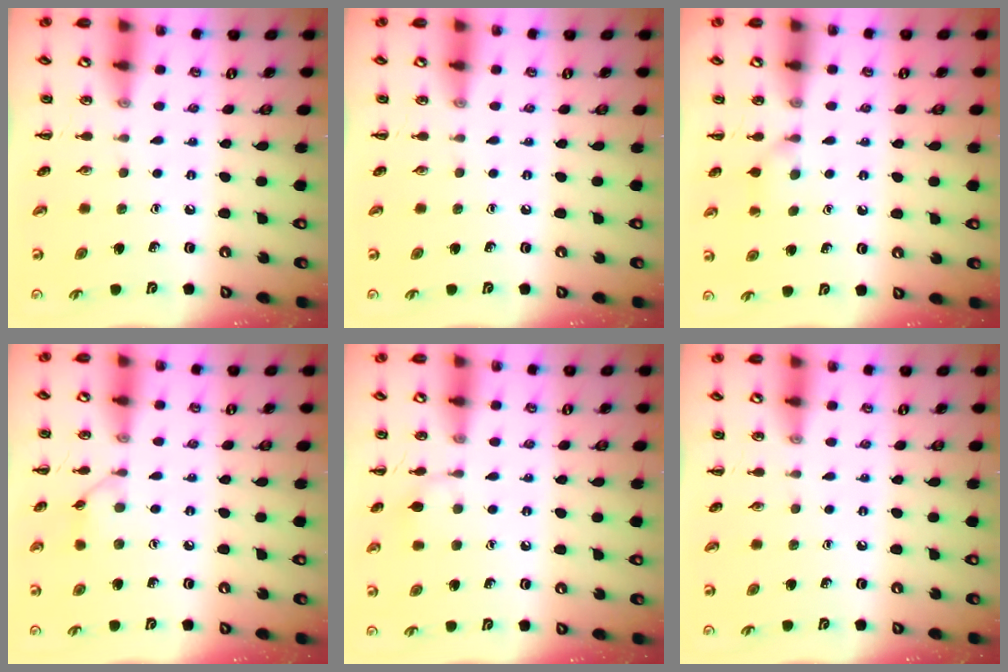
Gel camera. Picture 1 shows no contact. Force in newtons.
{"total": 0.0}
{"total": 5.5, "press": 5.2, "slide": 1.8}
{"total": 5.5, "press": 5.2, "slide": 1.7}
{"total": 6.3, "press": 6.0, "slide": 2.1}
{"total": 0.0}